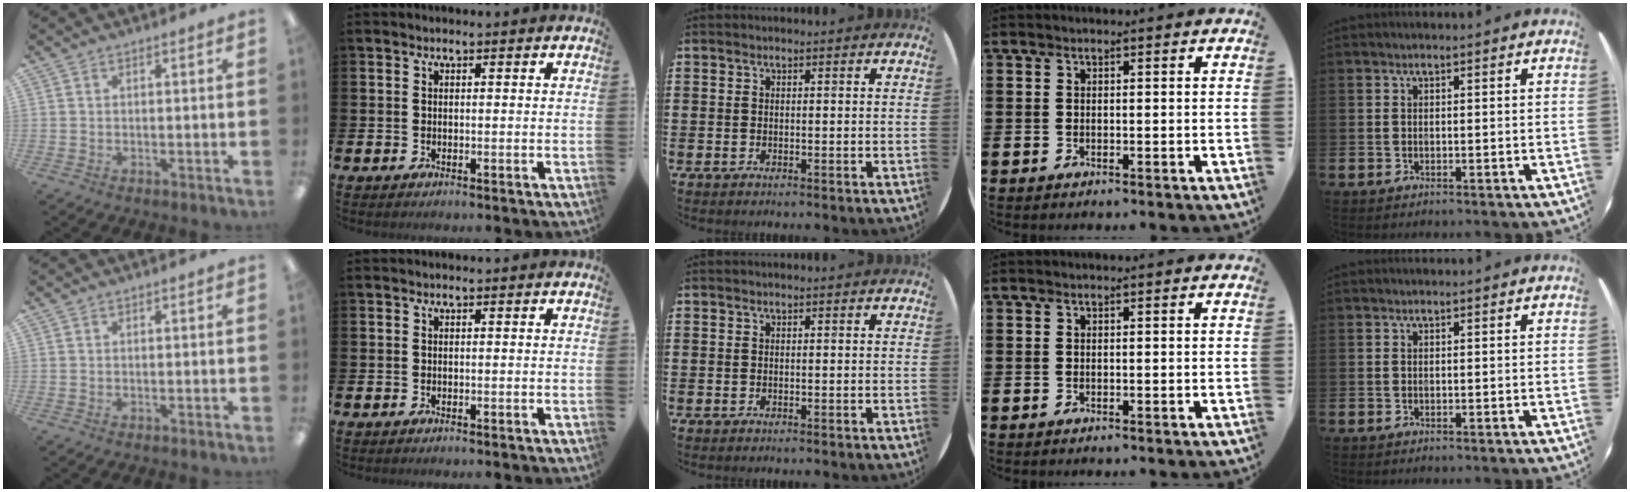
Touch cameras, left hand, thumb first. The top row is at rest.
{}